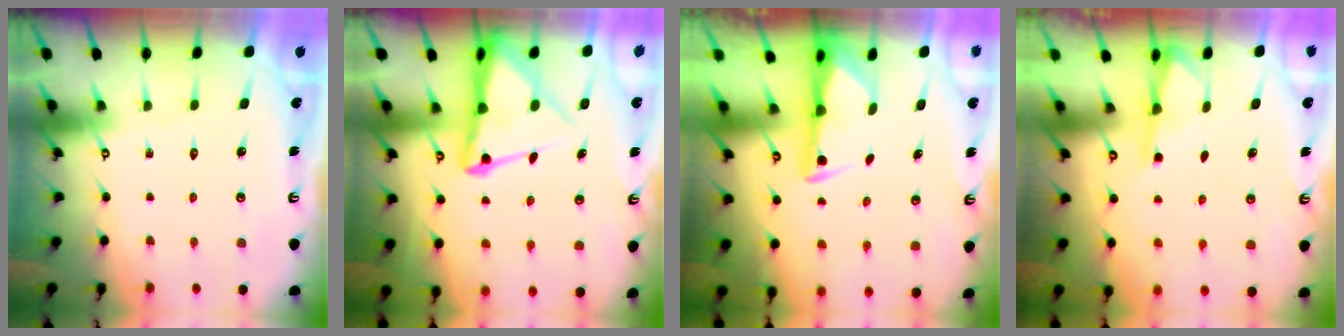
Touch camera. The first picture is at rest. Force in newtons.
{"total": 9.4, "press": 9.3, "slide": 1.0}
{"total": 2.9, "press": 2.8, "slide": 0.6}
{"total": 1.8, "press": 1.7, "slide": 0.4}